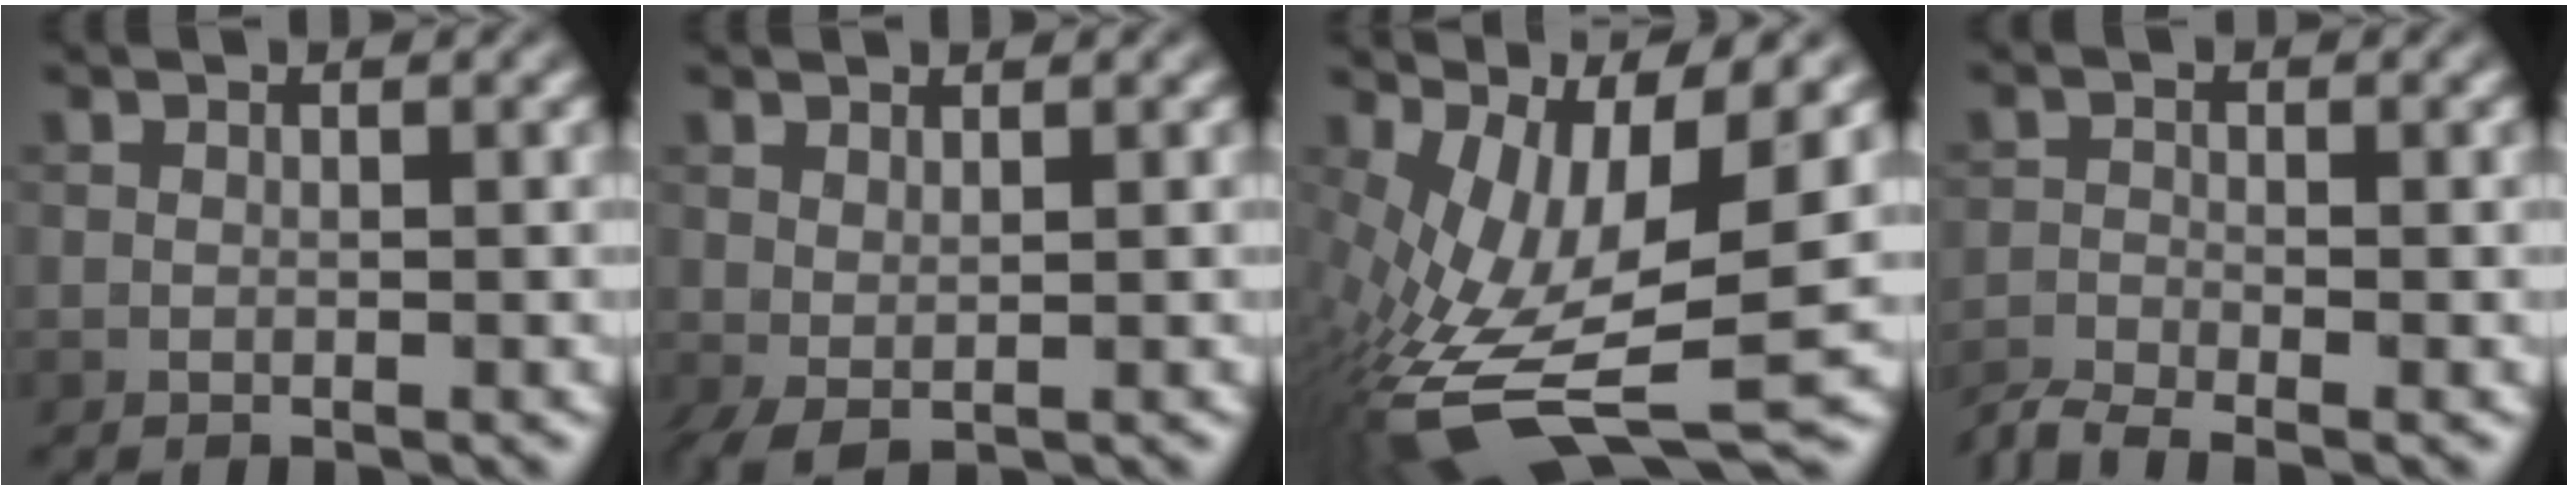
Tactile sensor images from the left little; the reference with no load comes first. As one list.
[{"total": 1.4, "force": [0.4, 0.6, 1.2], "torque": [-0.030, 0.002, 0.010]}, {"total": 14.1, "force": [-1.9, 5.0, 13.1], "torque": [-0.269, -0.018, -0.019]}, {"total": 3.5, "force": [-3.1, 0.6, 1.4], "torque": [-0.029, -0.012, -0.073]}]